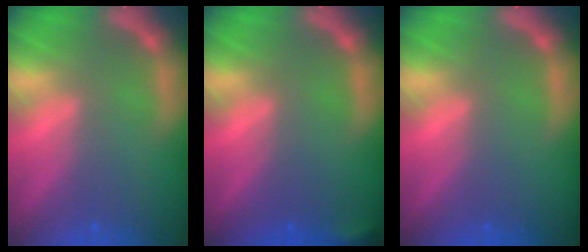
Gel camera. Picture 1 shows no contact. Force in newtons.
{"total": 1.4}
{"total": 0.0}